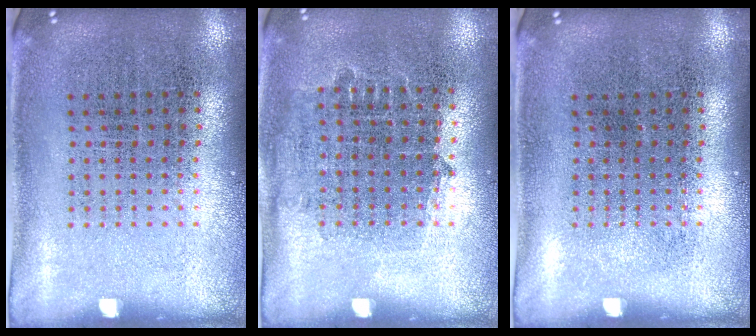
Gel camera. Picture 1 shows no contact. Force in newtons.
{"total": 0.8, "press": 0.8, "slide": 0.3}
{"total": 0.0}